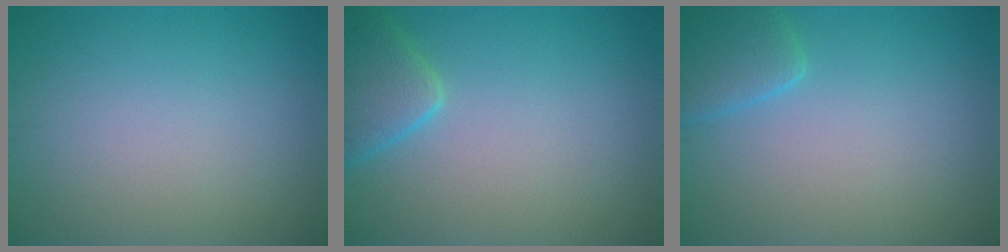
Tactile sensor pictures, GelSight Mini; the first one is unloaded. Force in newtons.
{"total": 3.5, "press": 3.5, "slide": 0.3}
{"total": 2.5, "press": 2.5, "slide": 0.3}